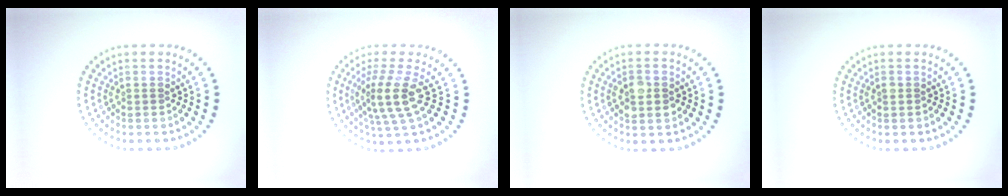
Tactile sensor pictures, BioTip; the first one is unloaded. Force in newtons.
{"total": 3.8, "press": 2.9, "slide": 2.4}
{"total": 2.8, "press": 2.8, "slide": 0.1}
{"total": 0.6, "press": 0.6, "slide": 0.0}